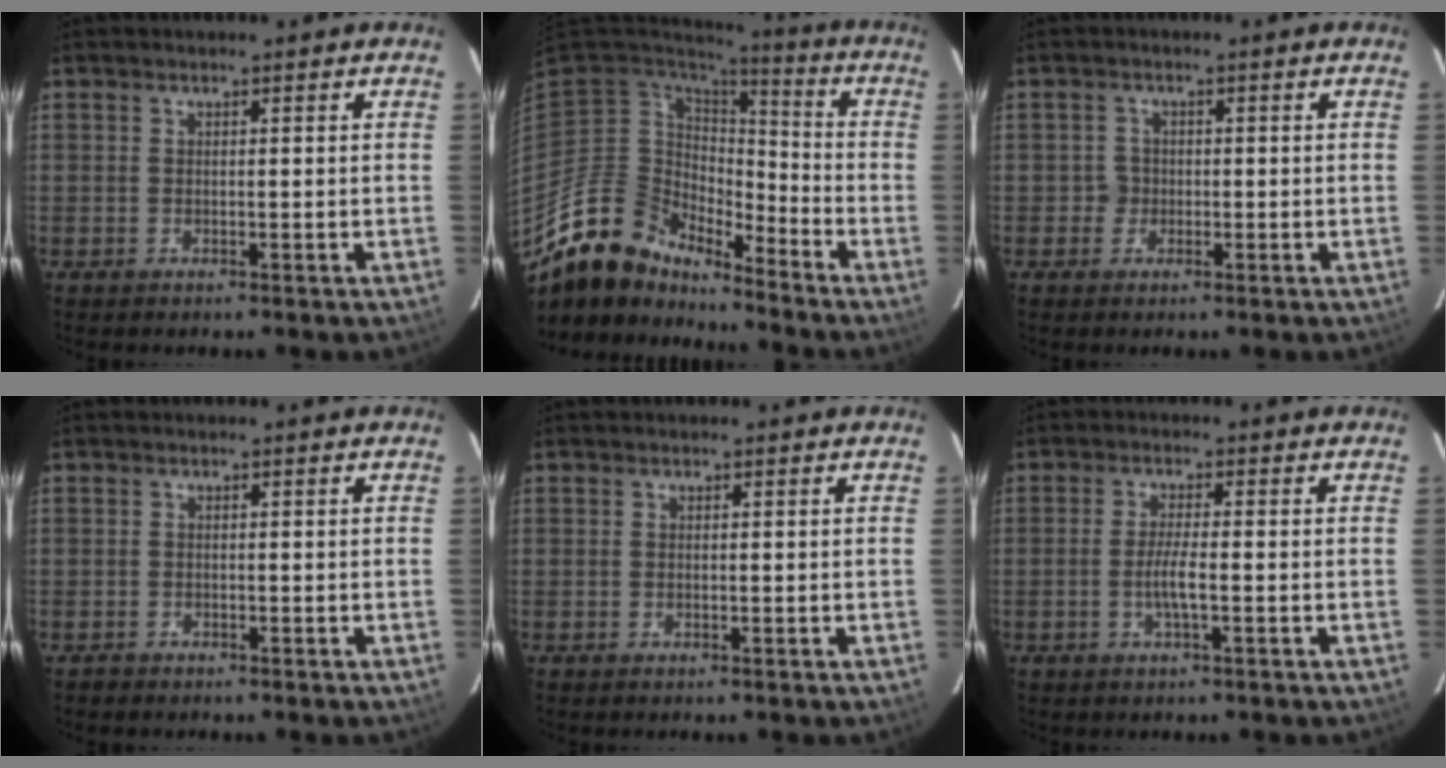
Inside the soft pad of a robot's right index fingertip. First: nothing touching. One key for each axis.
{"total": 13.5, "fx": -12.2, "fy": 5.2, "fz": 2.6, "tx": -0.058, "ty": 0.017, "tz": -0.228}
{"total": 2.1, "fx": -0.6, "fy": 2.0, "fz": 0.0, "tx": 0.002, "ty": 0.009, "tz": -0.010}
{"total": 1.1, "fx": -0.8, "fy": 0.8, "fz": -0.2, "tx": -0.001, "ty": 0.005, "tz": -0.014}
{"total": 0.0}
{"total": 3.7, "fx": -1.1, "fy": 0.2, "fz": 3.5, "tx": -0.067, "ty": -0.004, "tz": -0.021}